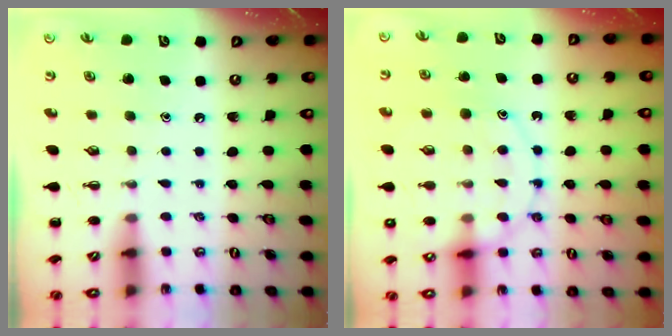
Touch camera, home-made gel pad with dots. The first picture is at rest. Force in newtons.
{"total": 13.1, "press": 13.0, "slide": 1.4}